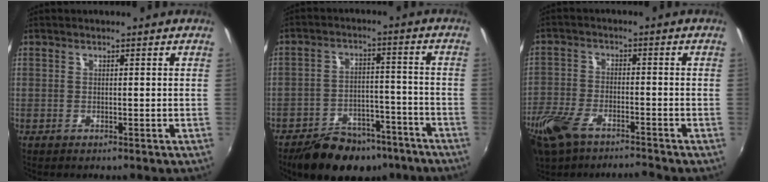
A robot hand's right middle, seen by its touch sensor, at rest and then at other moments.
{"total": 16.0, "force": [-12.2, 7.5, 7.1], "torque": [-0.139, 0.008, -0.167]}
{"total": 10.8, "force": [-8.0, 4.1, 6.1], "torque": [-0.158, -0.031, -0.160]}